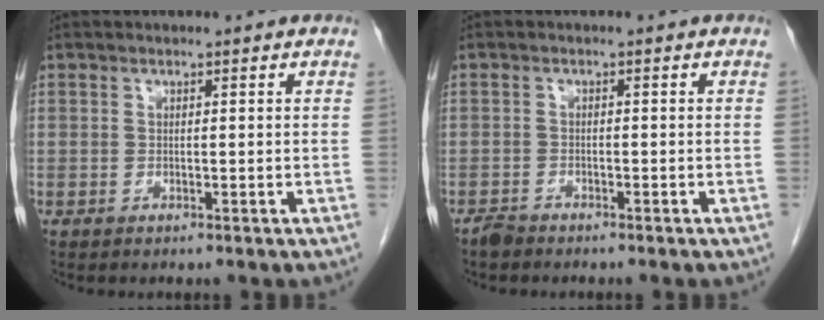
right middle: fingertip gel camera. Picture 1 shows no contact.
{"total": 1.4, "force": [-1.3, 0.4, 0.2], "torque": [-0.008, -0.001, -0.024]}